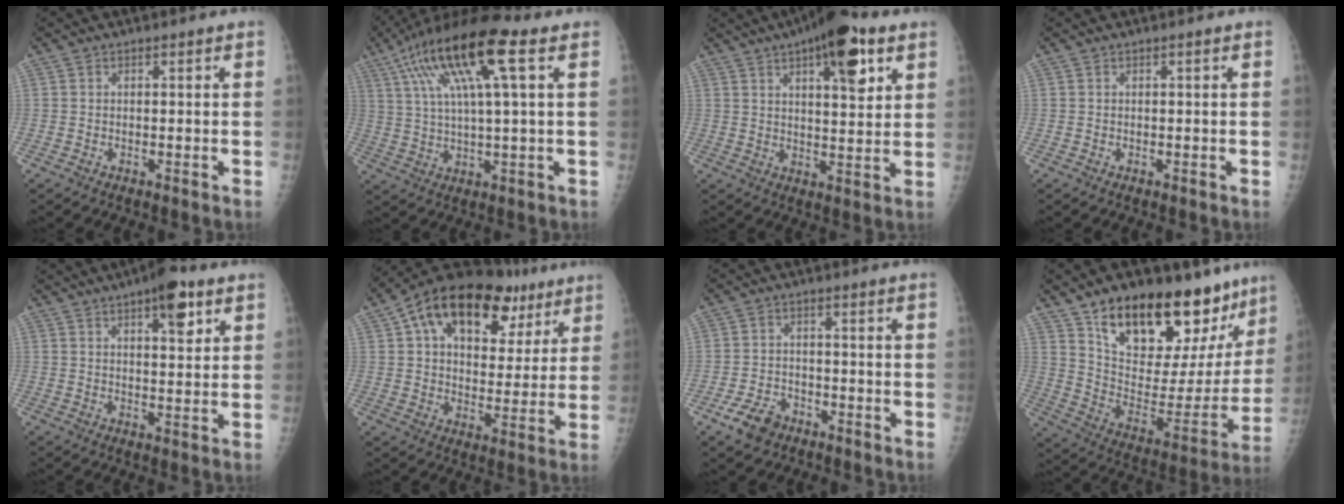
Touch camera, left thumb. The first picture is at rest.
{"total": 17.7, "force": [7.3, 3.8, 15.6], "torque": [-0.297, 0.012, 0.126]}
{"total": 13.5, "force": [6.9, 4.5, 10.6], "torque": [-0.130, -0.020, 0.097]}
{"total": 0.0}
{"total": 8.0, "force": [4.3, 3.0, 6.1], "torque": [-0.068, -0.016, 0.057]}
{"total": 23.8, "force": [11.6, 13.8, 15.5], "torque": [-0.213, 0.019, 0.183]}
{"total": 5.2, "force": [-3.3, 3.4, 2.3], "torque": [-0.040, 0.014, -0.056]}
{"total": 29.4, "force": [19.7, 12.4, 17.9], "torque": [-0.229, -0.069, 0.308]}